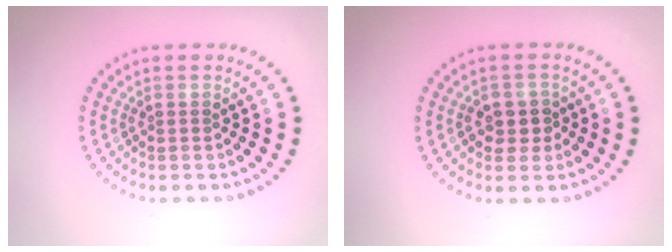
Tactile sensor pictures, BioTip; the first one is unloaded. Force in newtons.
{"total": 2.5, "press": 2.4, "slide": 0.5}